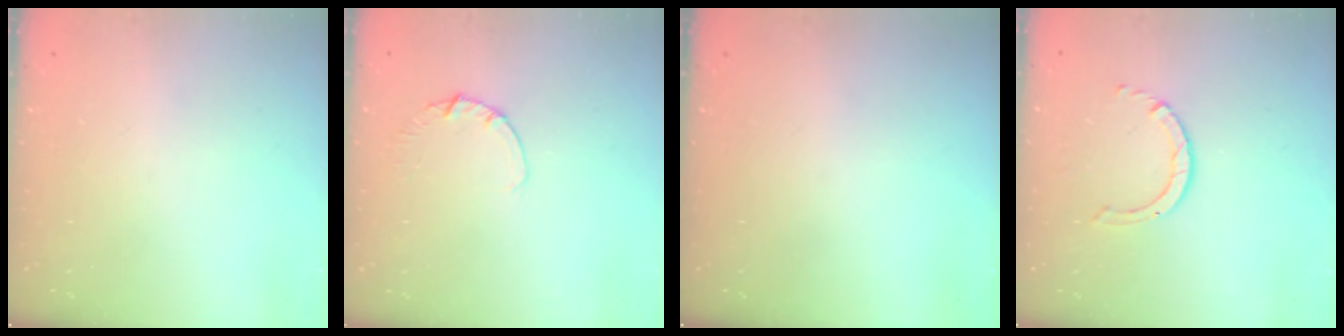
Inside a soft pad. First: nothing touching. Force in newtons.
{"total": 1.1, "press": 1.1, "slide": 0.1}
{"total": 0.0}
{"total": 1.4, "press": 1.4, "slide": 0.2}